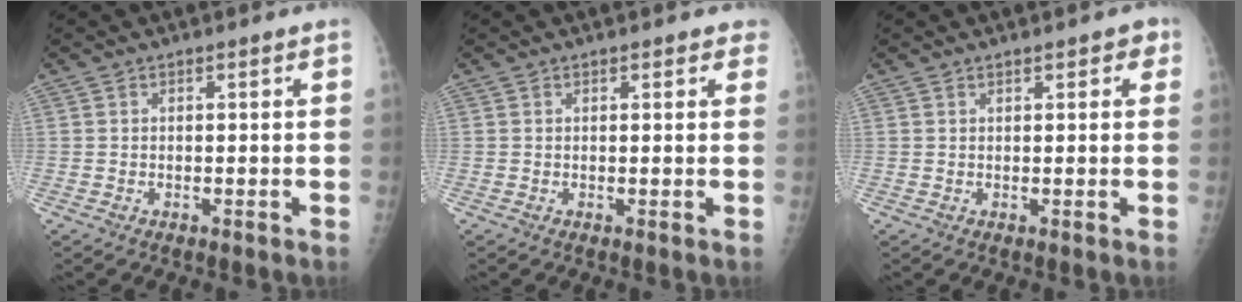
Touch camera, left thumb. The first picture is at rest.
{"total": 2.3, "force": [1.7, 1.1, 1.1], "torque": [0.009, 0.000, 0.013]}
{"total": 2.5, "force": [1.3, 1.2, 1.8], "torque": [-0.010, 0.000, 0.015]}